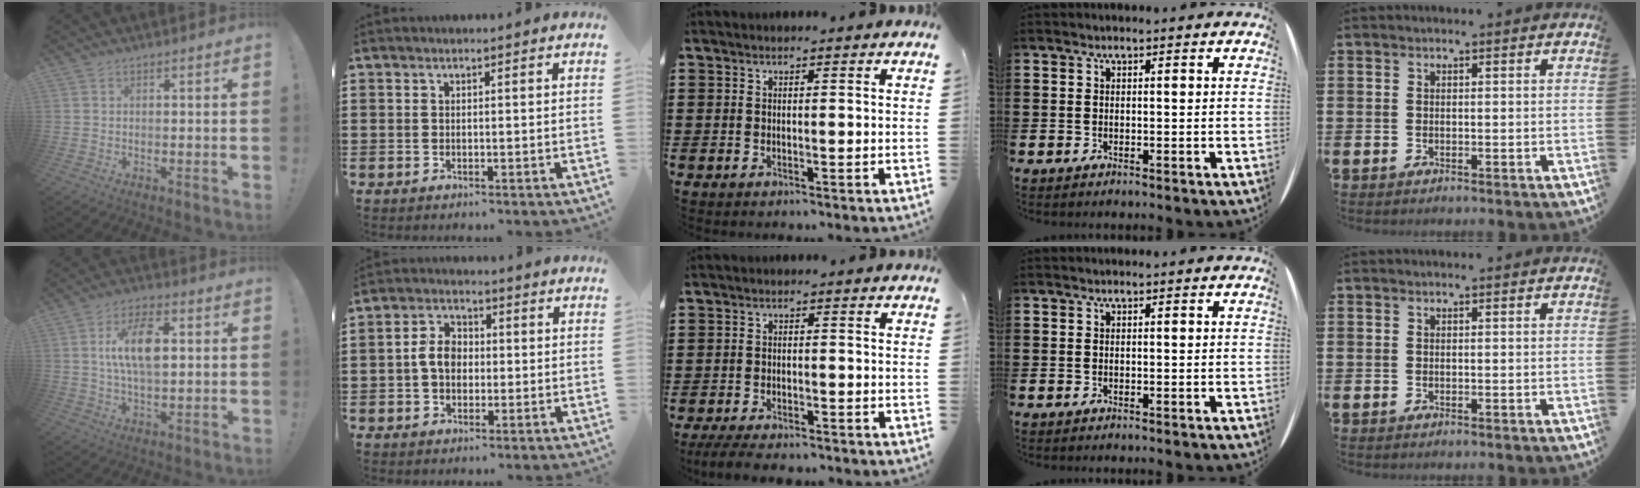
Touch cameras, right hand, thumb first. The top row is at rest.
{"thumb": {"total": 12.6, "force": [2.4, 6.4, 10.5], "torque": [-0.178, 0.003, 0.038]}, "index": {"total": 5.0, "force": [-0.4, 3.5, 3.5], "torque": [-0.078, 0.010, -0.012]}, "middle": {"total": 3.0, "force": [-2.8, 0.3, 0.9], "torque": [-0.032, -0.007, -0.062]}}